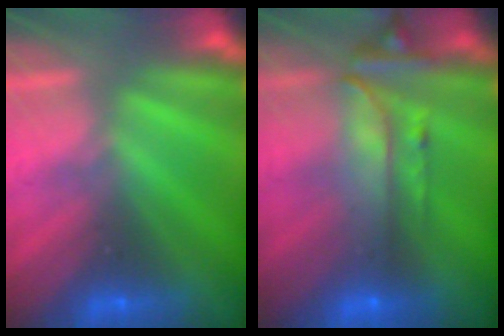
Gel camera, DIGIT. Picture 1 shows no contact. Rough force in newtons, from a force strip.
{"total": 6.8}